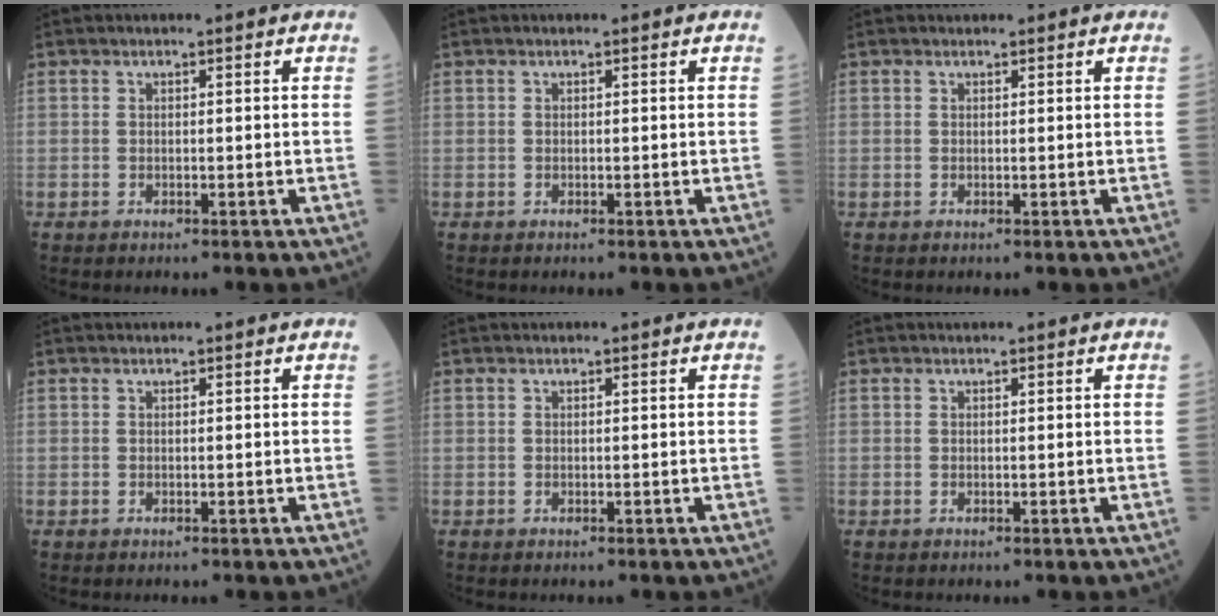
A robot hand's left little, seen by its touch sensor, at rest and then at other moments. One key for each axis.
{"total": 0.0}
{"total": 0.0}
{"total": 0.0}
{"total": 0.0}
{"total": 0.0}